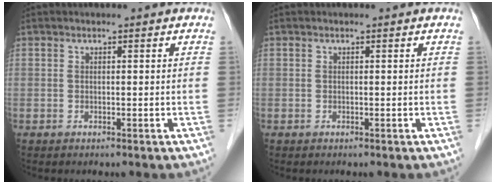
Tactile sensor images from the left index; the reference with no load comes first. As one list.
[{"total": 0.0}]